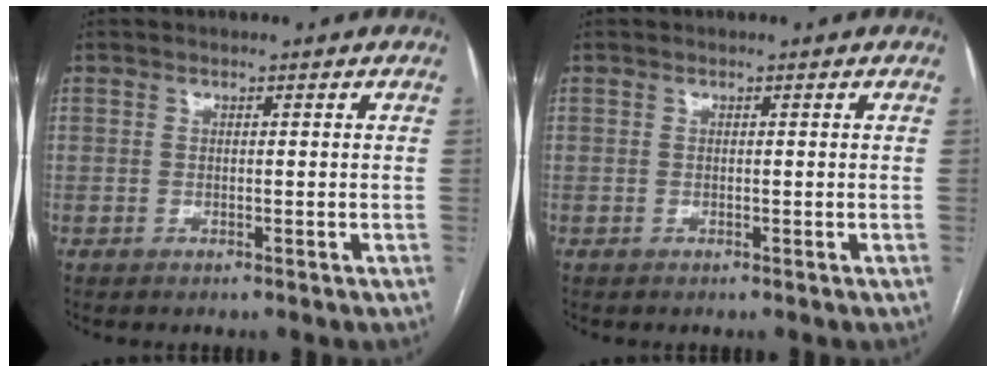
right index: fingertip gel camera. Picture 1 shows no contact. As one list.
[{"total": 0.0}]